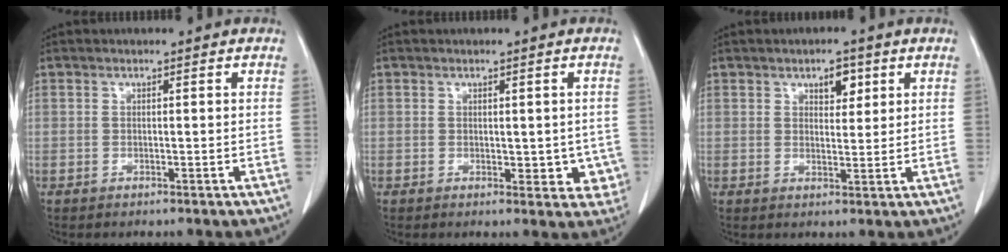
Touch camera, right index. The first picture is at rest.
{"total": 4.4, "force": [-0.3, 2.7, 3.5], "torque": [-0.014, -0.003, 0.000]}
{"total": 3.4, "force": [1.8, 1.6, 2.3], "torque": [-0.033, 0.000, 0.029]}